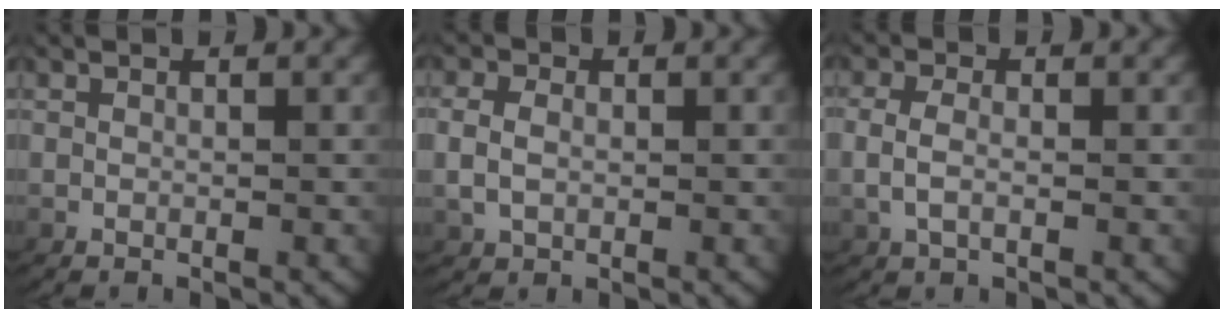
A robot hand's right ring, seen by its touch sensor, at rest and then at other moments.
{"total": 2.5, "force": [0.3, 2.0, 1.4], "torque": [-0.040, 0.000, 0.011]}
{"total": 2.5, "force": [0.0, 1.5, 2.0], "torque": [-0.053, -0.003, 0.004]}